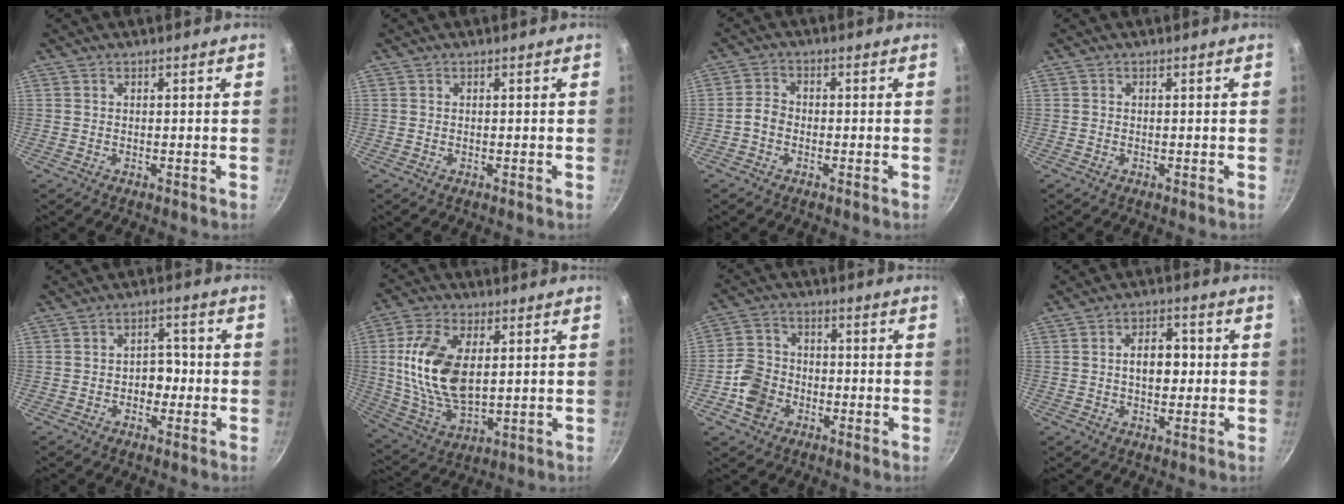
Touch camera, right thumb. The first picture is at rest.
{"total": 0.0}
{"total": 2.9, "force": [-1.2, 2.1, 1.6], "torque": [-0.029, 0.021, -0.030]}
{"total": 0.0}
{"total": 4.1, "force": [-0.9, 3.1, 2.6], "torque": [-0.002, 0.016, -0.017]}
{"total": 16.1, "force": [2.8, 8.9, 13.1], "torque": [-0.244, -0.010, 0.060]}
{"total": 8.0, "force": [-2.9, 6.6, 3.5], "torque": [-0.044, 0.026, -0.066]}
{"total": 8.8, "force": [0.3, 5.6, 6.8], "torque": [-0.071, 0.017, -0.003]}